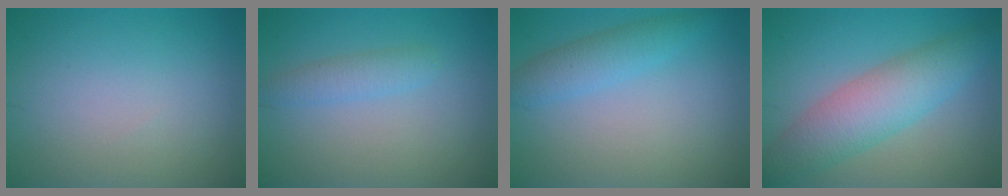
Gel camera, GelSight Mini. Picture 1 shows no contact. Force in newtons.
{"total": 1.9, "press": 1.9, "slide": 0.1}
{"total": 2.7, "press": 2.7, "slide": 0.1}
{"total": 6.2, "press": 6.2, "slide": 0.1}